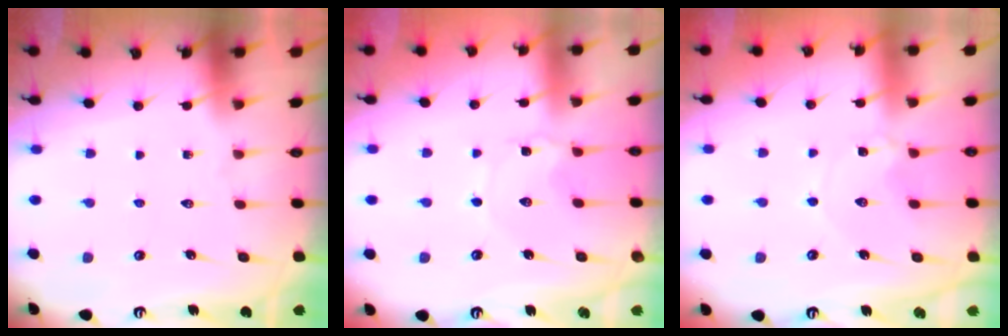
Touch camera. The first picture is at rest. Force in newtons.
{"total": 0.6, "press": 0.6, "slide": 0.1}
{"total": 0.9, "press": 0.9, "slide": 0.2}